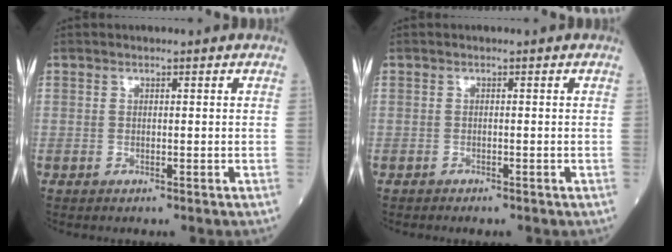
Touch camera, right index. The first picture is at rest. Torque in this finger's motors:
{"motor_torque": [-0.01, -0.12, 0.09, -0.01]}